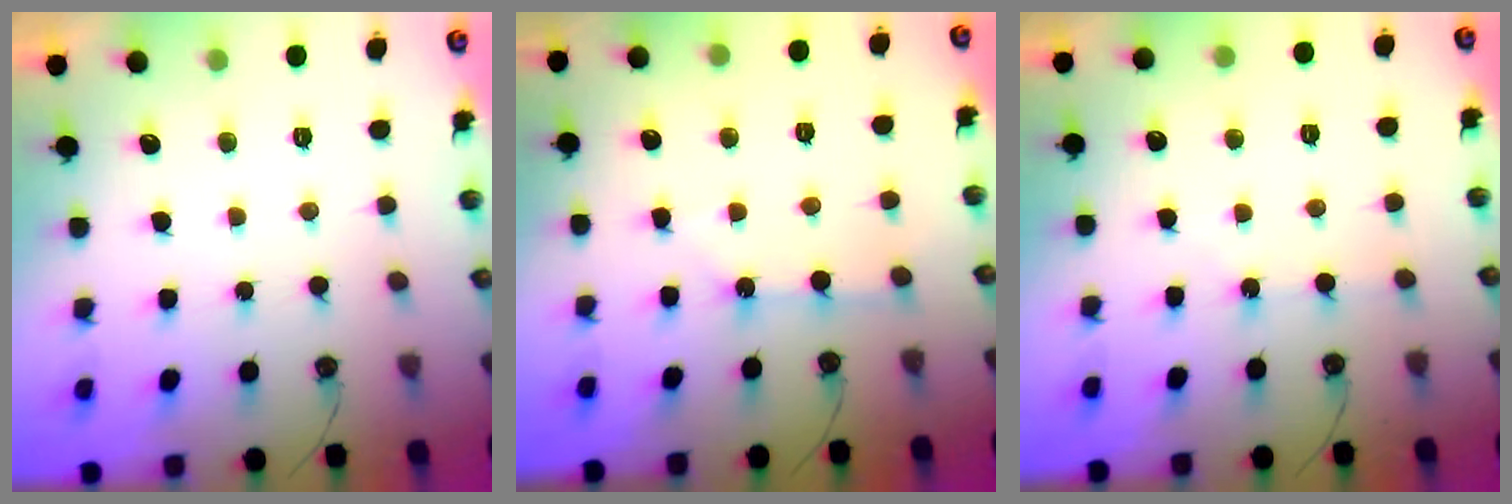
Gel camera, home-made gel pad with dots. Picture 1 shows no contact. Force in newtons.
{"total": 2.8, "press": 2.8, "slide": 0.3}
{"total": 2.5, "press": 2.5, "slide": 0.5}